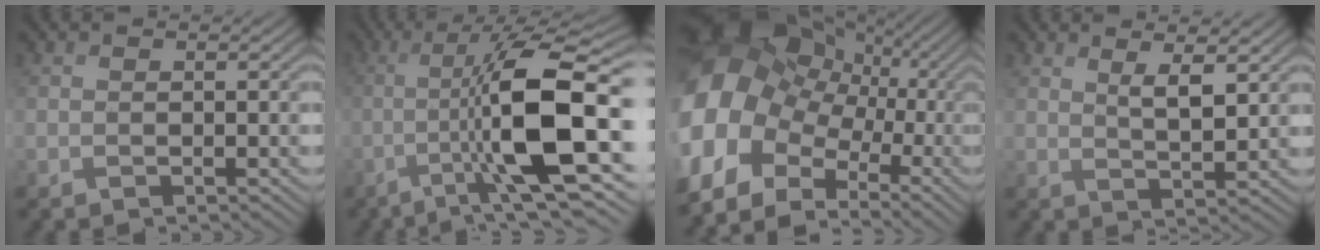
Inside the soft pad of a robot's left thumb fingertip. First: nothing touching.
{"total": 13.6, "force": [-2.1, 3.2, 13.0], "torque": [-0.221, -0.001, -0.041]}
{"total": 20.1, "force": [-1.0, 16.6, 11.2], "torque": [-0.280, -0.017, -0.039]}
{"total": 3.8, "force": [2.3, 0.9, 3.0], "torque": [-0.065, -0.007, 0.044]}